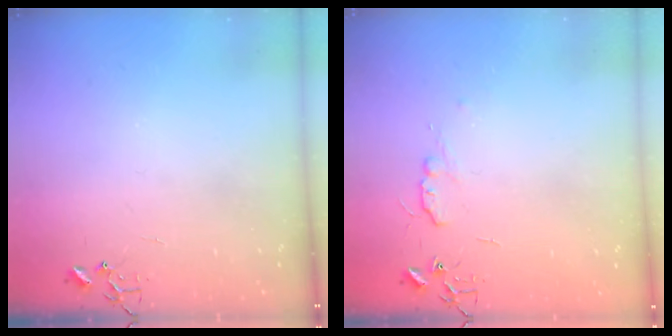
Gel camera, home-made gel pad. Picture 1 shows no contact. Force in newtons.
{"total": 5.6, "press": 5.5, "slide": 0.7}